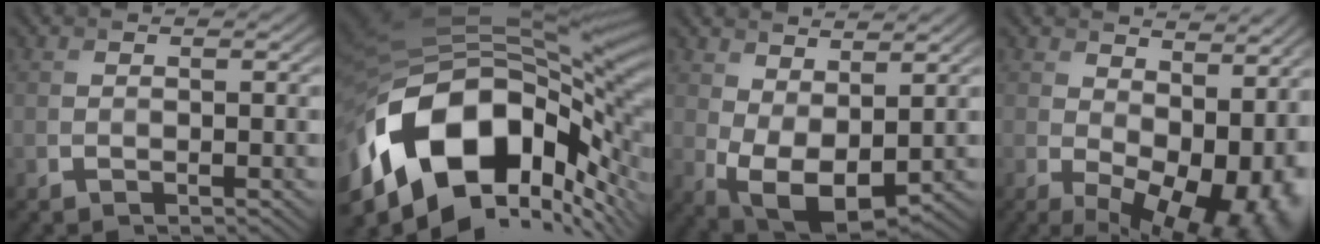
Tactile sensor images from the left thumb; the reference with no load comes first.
{"total": 20.0, "force": [-5.4, 12.3, 14.9], "torque": [-0.322, -0.040, -0.076]}
{"total": 7.9, "force": [1.4, 4.5, 6.4], "torque": [-0.138, -0.010, 0.031]}
{"total": 14.1, "force": [0.4, 8.9, 10.9], "torque": [-0.143, -0.037, 0.049]}